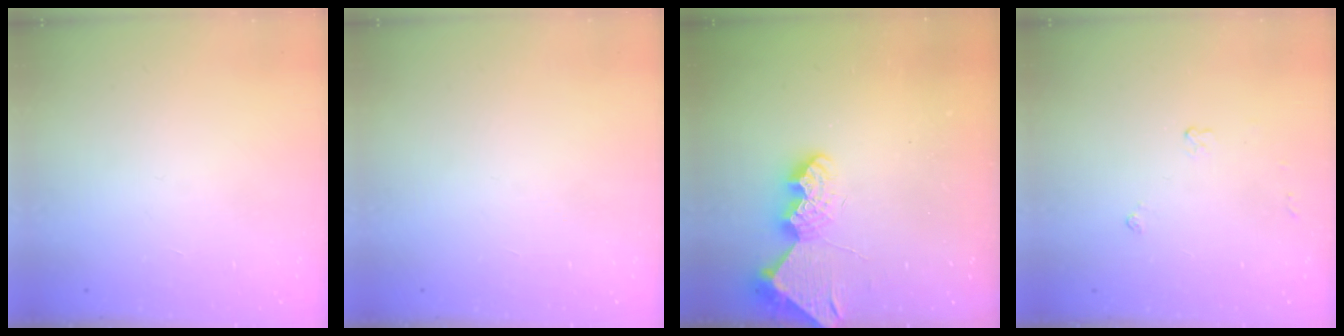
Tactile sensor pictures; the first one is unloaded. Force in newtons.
{"total": 0.0}
{"total": 9.1, "press": 9.0, "slide": 0.7}
{"total": 3.7, "press": 3.7, "slide": 0.6}